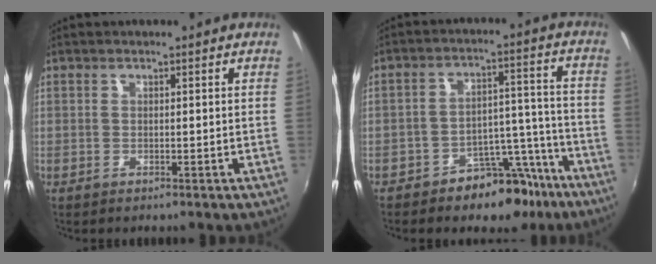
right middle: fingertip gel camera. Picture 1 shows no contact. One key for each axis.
{"total": 10.8, "fx": -8.1, "fy": 6.0, "fz": 3.9, "tx": -0.041, "ty": 0.041, "tz": -0.103}